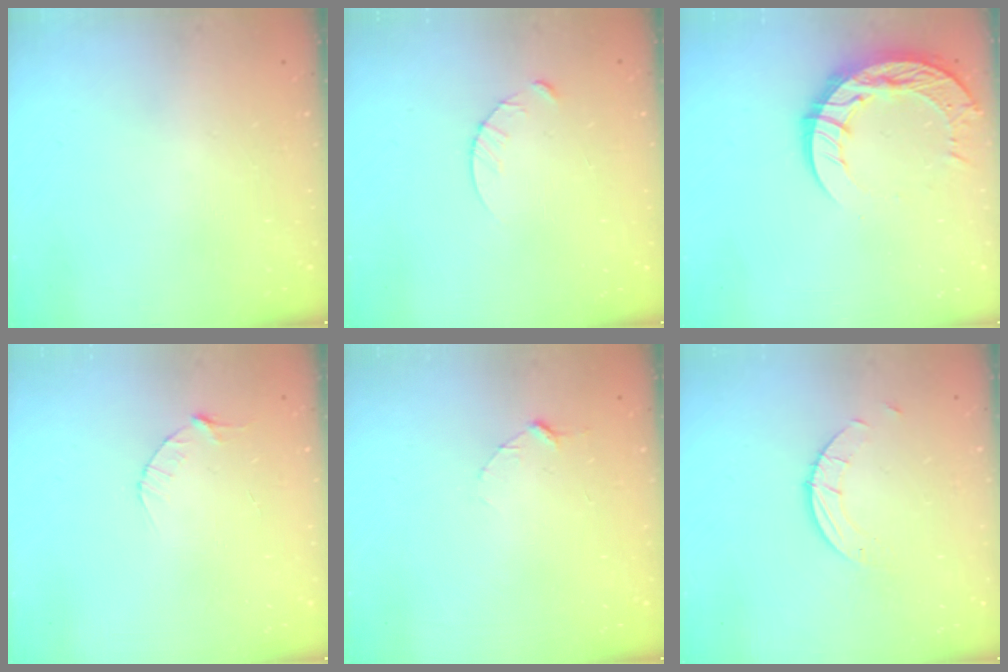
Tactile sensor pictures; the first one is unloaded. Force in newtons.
{"total": 3.4, "press": 3.4, "slide": 0.4}
{"total": 14.0, "press": 14.0, "slide": 1.3}
{"total": 3.1, "press": 3.0, "slide": 0.4}
{"total": 2.9, "press": 2.9, "slide": 0.3}
{"total": 3.1, "press": 3.1, "slide": 0.2}